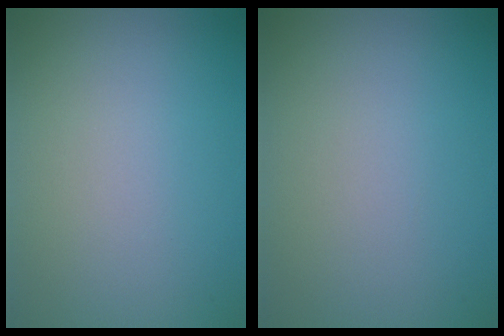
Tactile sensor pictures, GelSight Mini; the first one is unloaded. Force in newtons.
{"total": 0.0}